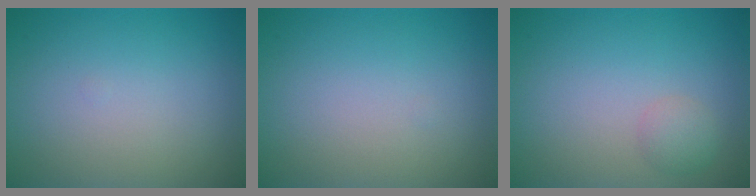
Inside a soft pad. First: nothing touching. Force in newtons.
{"total": 0.0}
{"total": 1.5, "press": 1.5, "slide": 0.0}